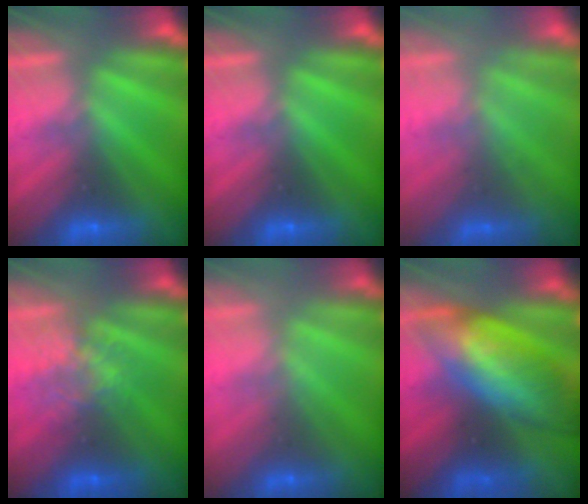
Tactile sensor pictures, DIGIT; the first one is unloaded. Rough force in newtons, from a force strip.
{"total": 0.0}
{"total": 2.2}
{"total": 3.9}
{"total": 1.9}
{"total": 13.7}